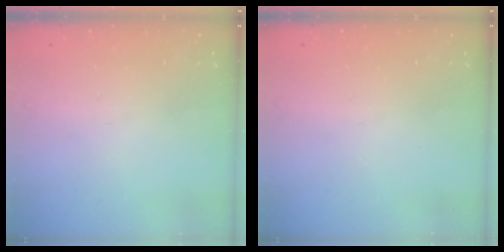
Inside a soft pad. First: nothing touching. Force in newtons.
{"total": 0.0}